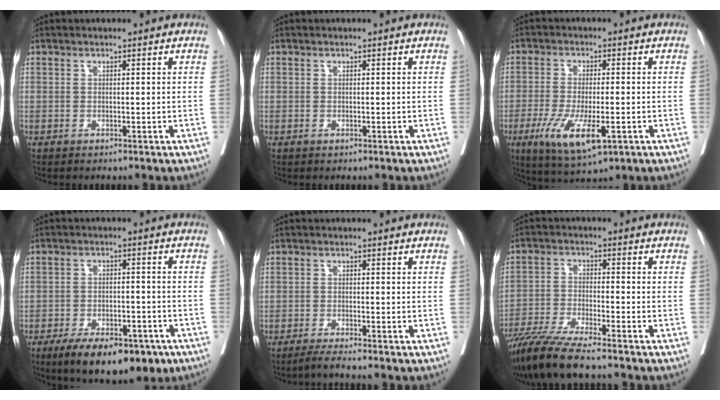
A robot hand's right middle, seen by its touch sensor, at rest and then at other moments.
{"total": 0.0}
{"total": 9.5, "force": [-3.7, 2.5, 8.4], "torque": [-0.162, -0.024, -0.055]}
{"total": 13.5, "force": [-9.0, 5.6, 8.3], "torque": [-0.119, -0.003, -0.137]}
{"total": 2.7, "force": [-2.4, -0.7, 1.1], "torque": [-0.025, -0.008, -0.049]}
{"total": 10.0, "force": [-8.5, -0.2, 5.3], "torque": [-0.090, -0.030, -0.153]}